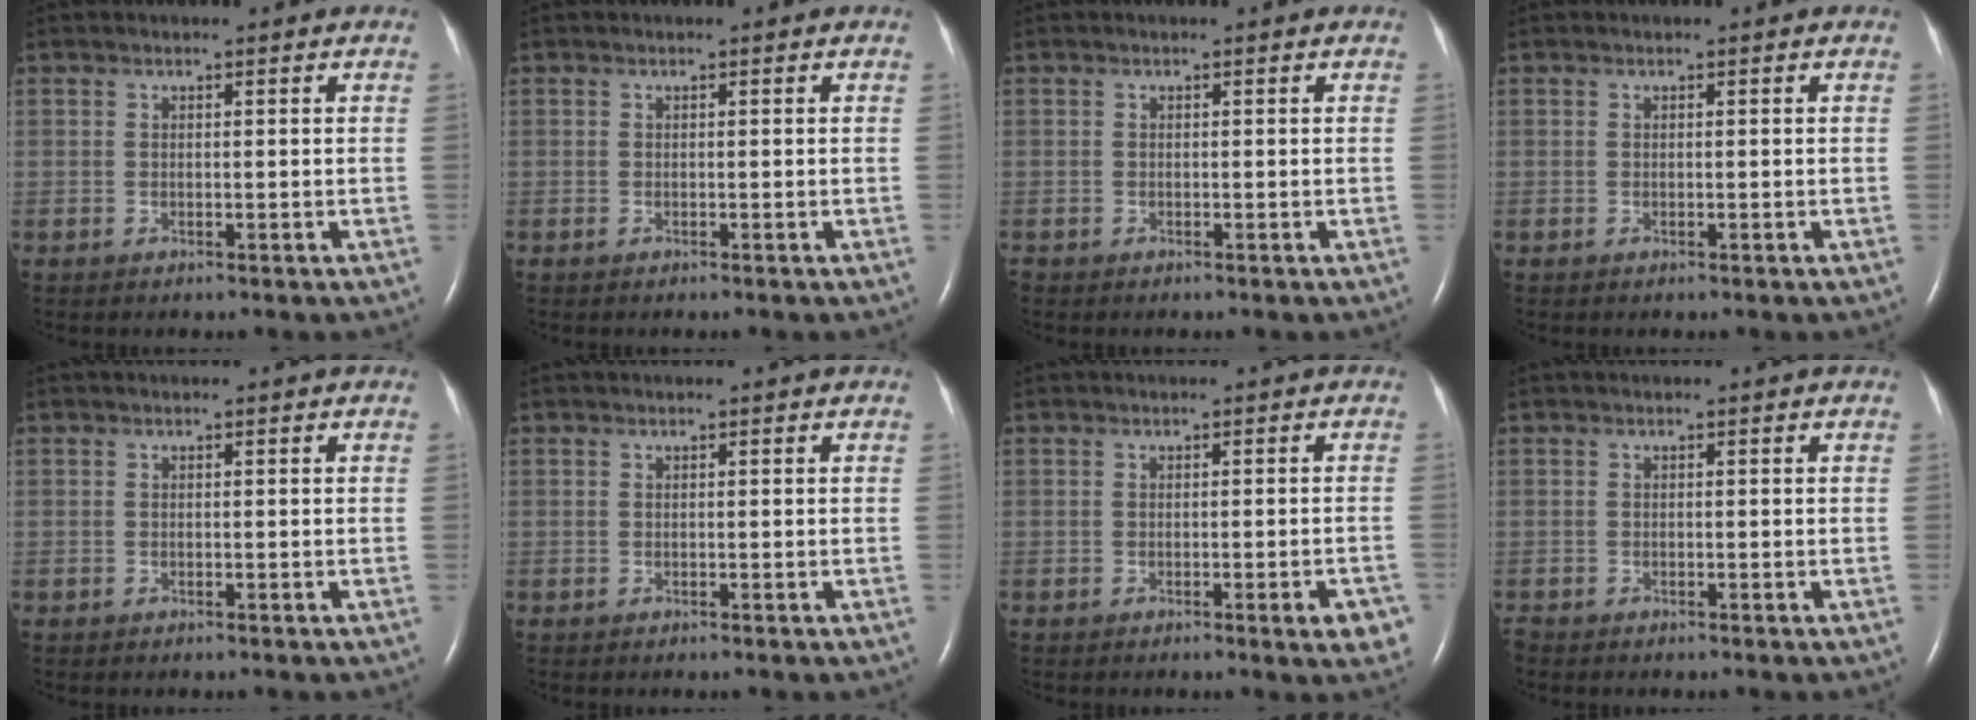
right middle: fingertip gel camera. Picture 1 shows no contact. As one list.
[{"total": 0.0}, {"total": 0.0}, {"total": 0.0}, {"total": 0.0}, {"total": 0.0}, {"total": 5.5, "force": [-2.5, 0.7, 4.8], "torque": [-0.045, -0.009, -0.029]}, {"total": 0.6, "force": [-0.5, 0.2, 0.1], "torque": [-0.005, -0.002, -0.009]}]